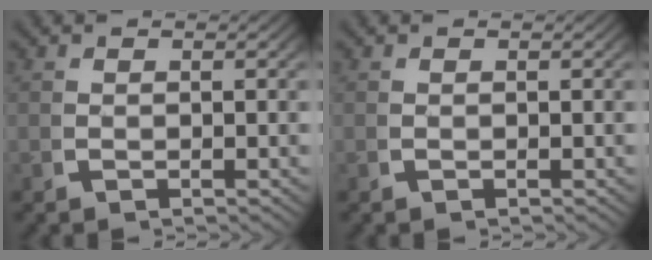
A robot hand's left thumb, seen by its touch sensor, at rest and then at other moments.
{"total": 0.0}